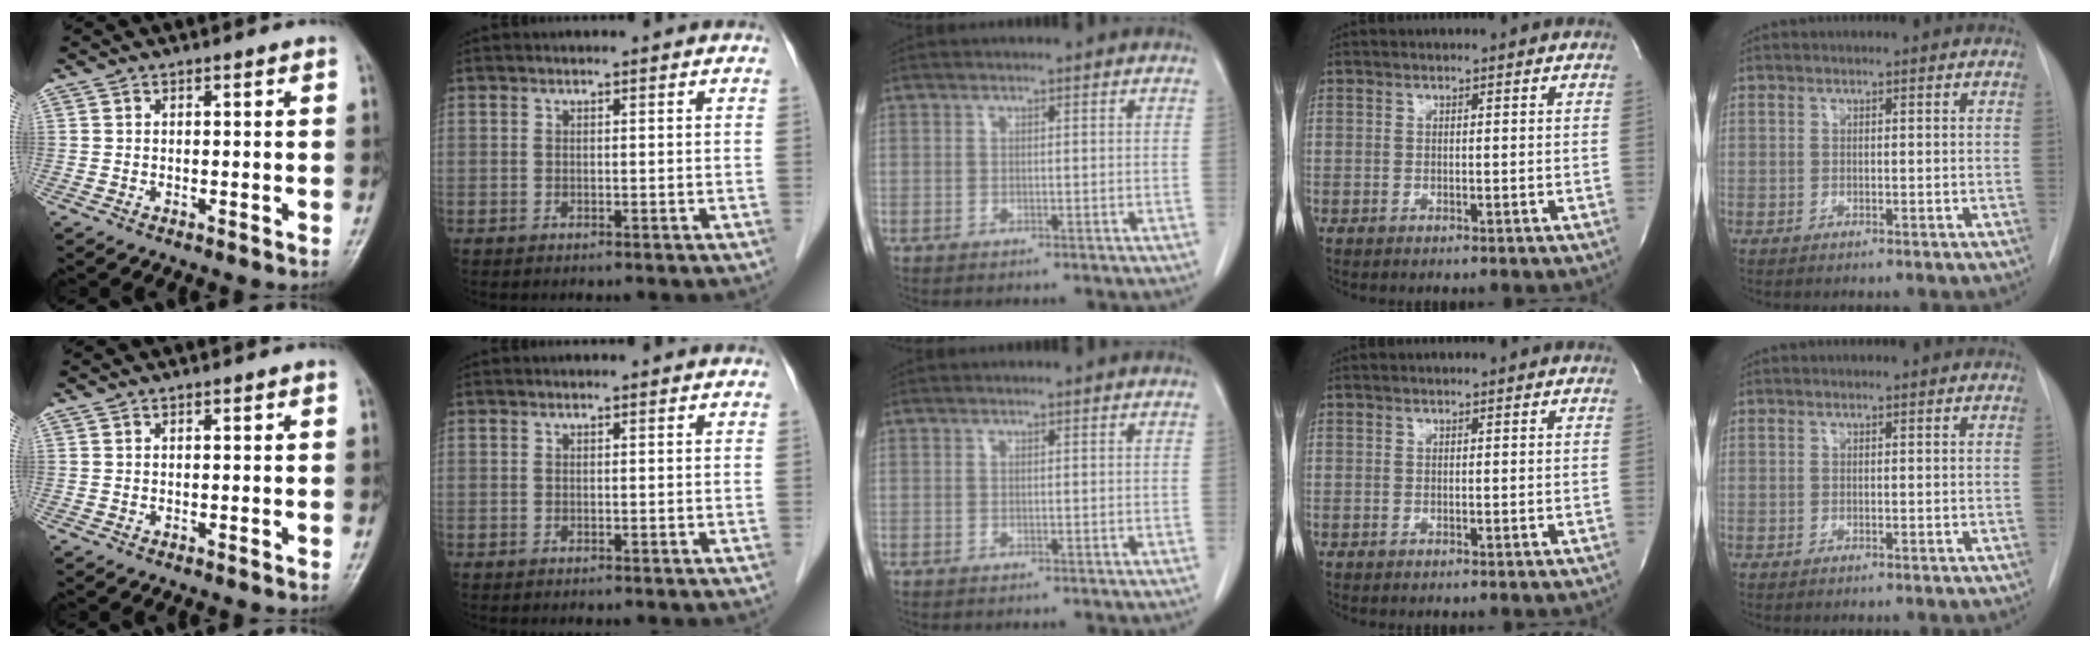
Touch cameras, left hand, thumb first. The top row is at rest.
{}